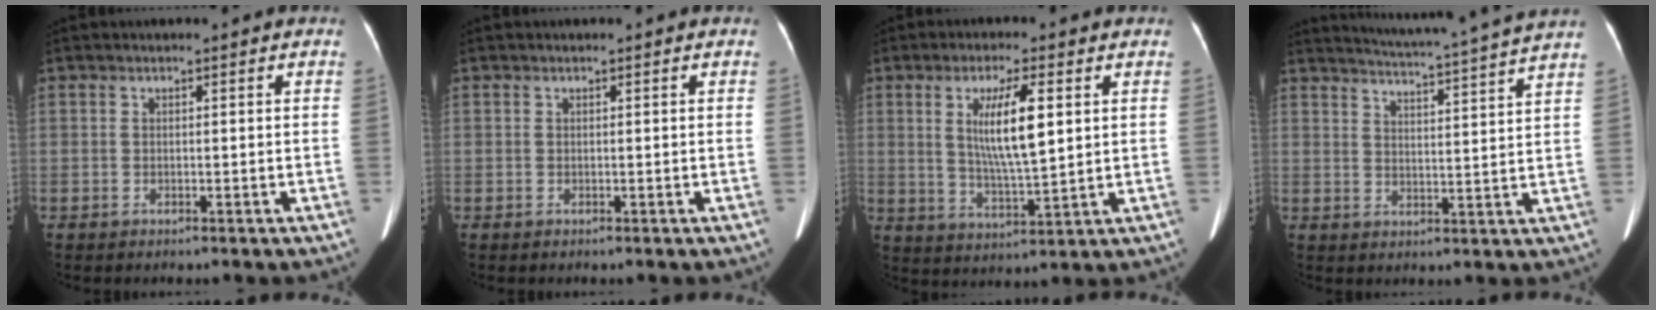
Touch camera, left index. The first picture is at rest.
{"total": 0.0}
{"total": 8.4, "force": [2.0, 0.8, 8.2], "torque": [-0.150, -0.013, 0.042]}
{"total": 15.4, "force": [14.1, -2.1, 5.6], "torque": [-0.099, -0.046, 0.179]}